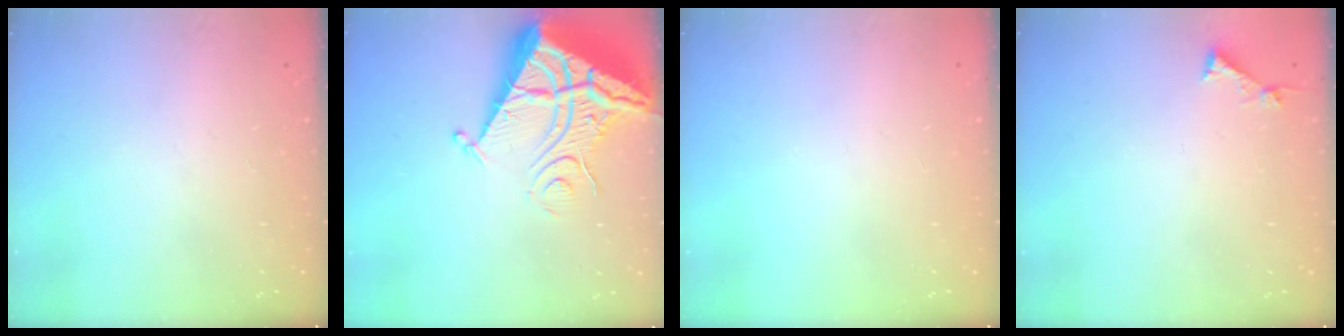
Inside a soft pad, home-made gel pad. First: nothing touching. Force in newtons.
{"total": 12.2, "press": 12.1, "slide": 1.3}
{"total": 0.0}
{"total": 3.1, "press": 3.1, "slide": 0.3}